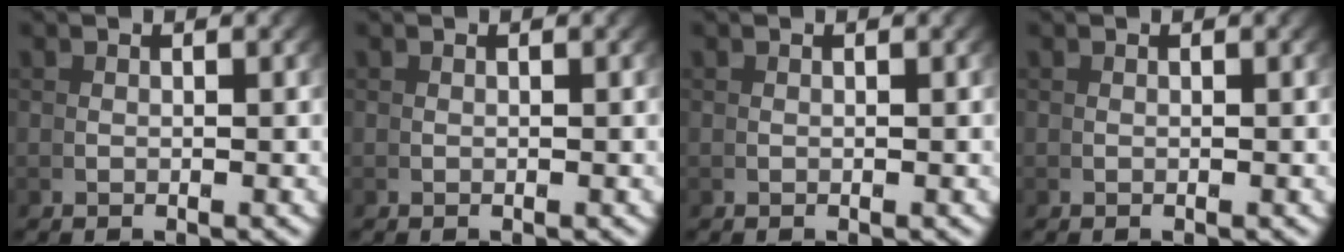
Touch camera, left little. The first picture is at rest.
{"total": 0.0}
{"total": 0.0}
{"total": 0.0}